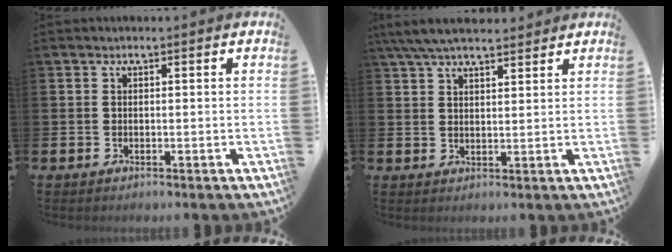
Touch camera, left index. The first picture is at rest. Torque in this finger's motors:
{"motor_torque": [1.10, -1.04, 0.36, 0.21]}